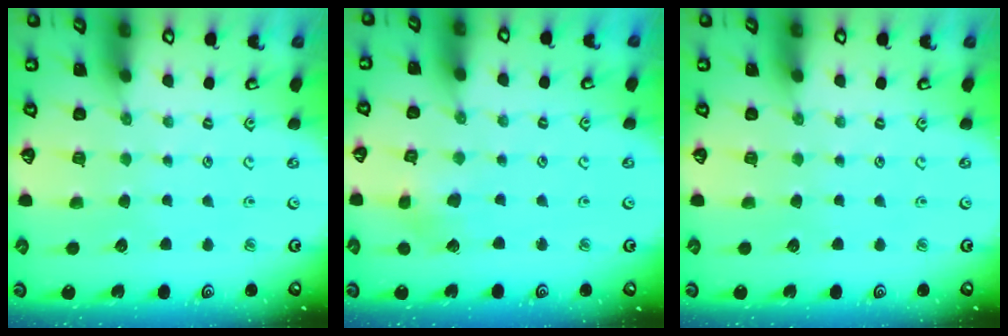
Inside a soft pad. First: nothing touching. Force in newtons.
{"total": 3.7, "press": 3.6, "slide": 0.5}
{"total": 0.0}